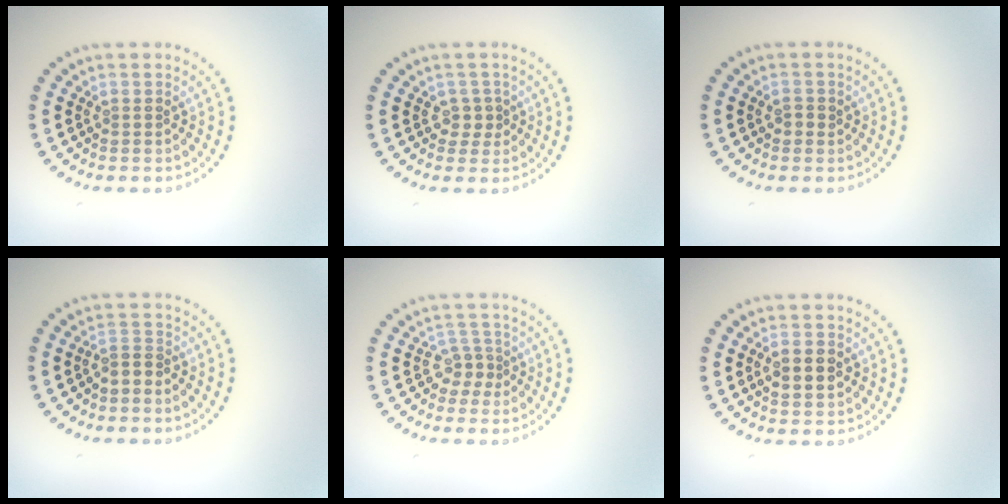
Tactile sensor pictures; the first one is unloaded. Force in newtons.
{"total": 1.5, "press": 1.2, "slide": 0.9}
{"total": 1.0, "press": 1.0, "slide": 0.3}
{"total": 1.8, "press": 1.2, "slide": 1.2}
{"total": 2.0, "press": 1.3, "slide": 1.4}
{"total": 2.4, "press": 2.4, "slide": 0.2}